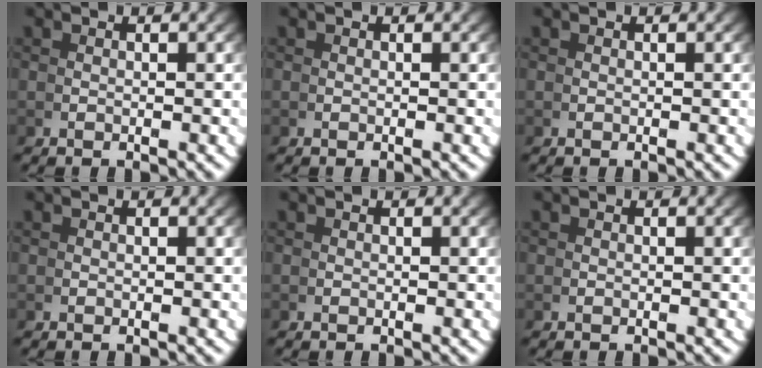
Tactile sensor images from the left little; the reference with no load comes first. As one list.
[{"total": 0.0}, {"total": 0.0}, {"total": 0.0}, {"total": 0.0}, {"total": 0.0}]